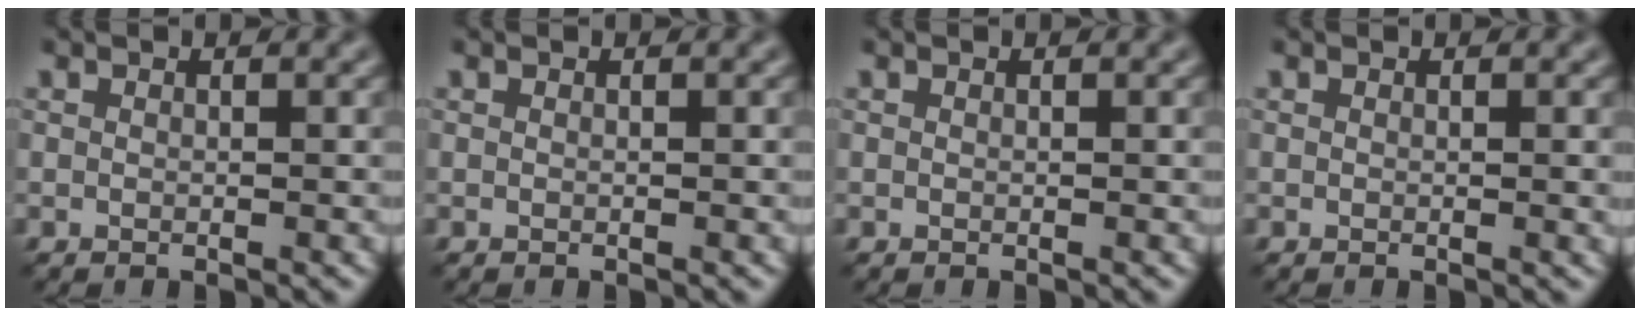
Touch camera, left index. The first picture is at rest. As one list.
[{"total": 0.0}, {"total": 0.0}, {"total": 0.5, "force": [0.0, 0.1, 0.5], "torque": [-0.004, -0.001, -0.001]}]